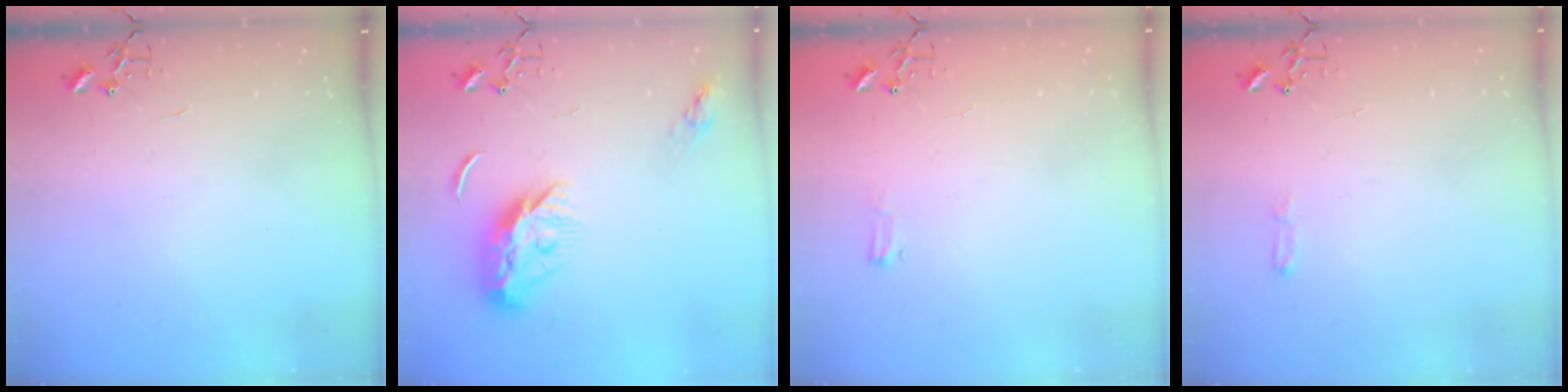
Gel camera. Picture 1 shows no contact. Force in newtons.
{"total": 12.7, "press": 12.7, "slide": 0.3}
{"total": 4.1, "press": 4.1, "slide": 0.6}
{"total": 3.8, "press": 3.8, "slide": 0.5}